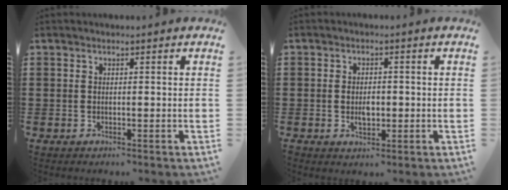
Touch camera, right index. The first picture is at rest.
{"total": 2.7, "force": [-0.3, 1.6, 2.2], "torque": [-0.035, 0.000, -0.006]}